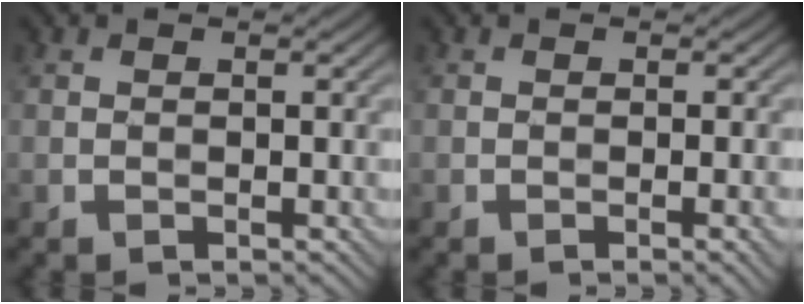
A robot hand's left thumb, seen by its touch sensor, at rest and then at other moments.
{"total": 1.9, "force": [-0.6, 0.3, 1.8], "torque": [-0.024, 0.001, -0.009]}